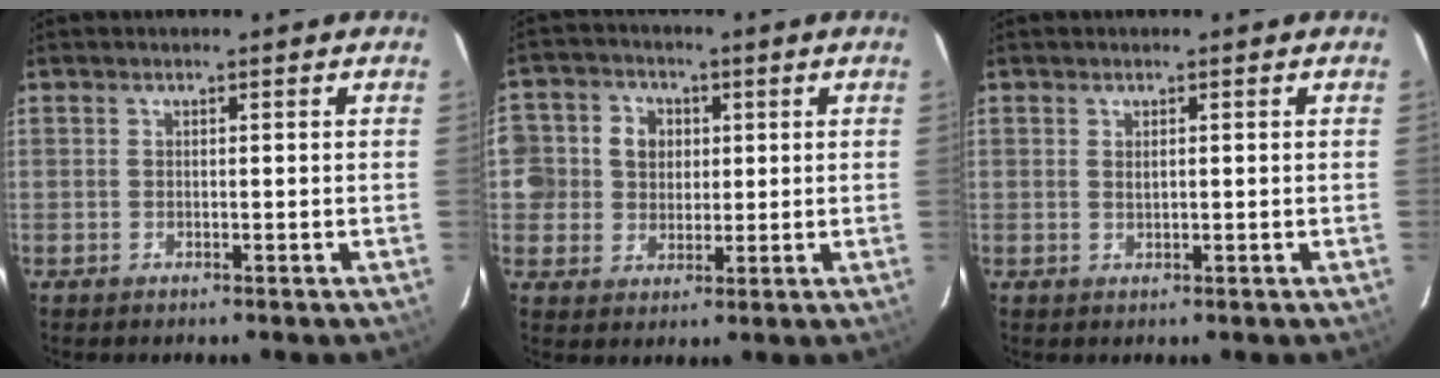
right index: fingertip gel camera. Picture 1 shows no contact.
{"total": 8.5, "force": [0.7, 8.1, 2.4], "torque": [-0.058, 0.022, 0.011]}
{"total": 1.0, "force": [0.3, 0.4, 0.9], "torque": [-0.015, 0.003, 0.006]}